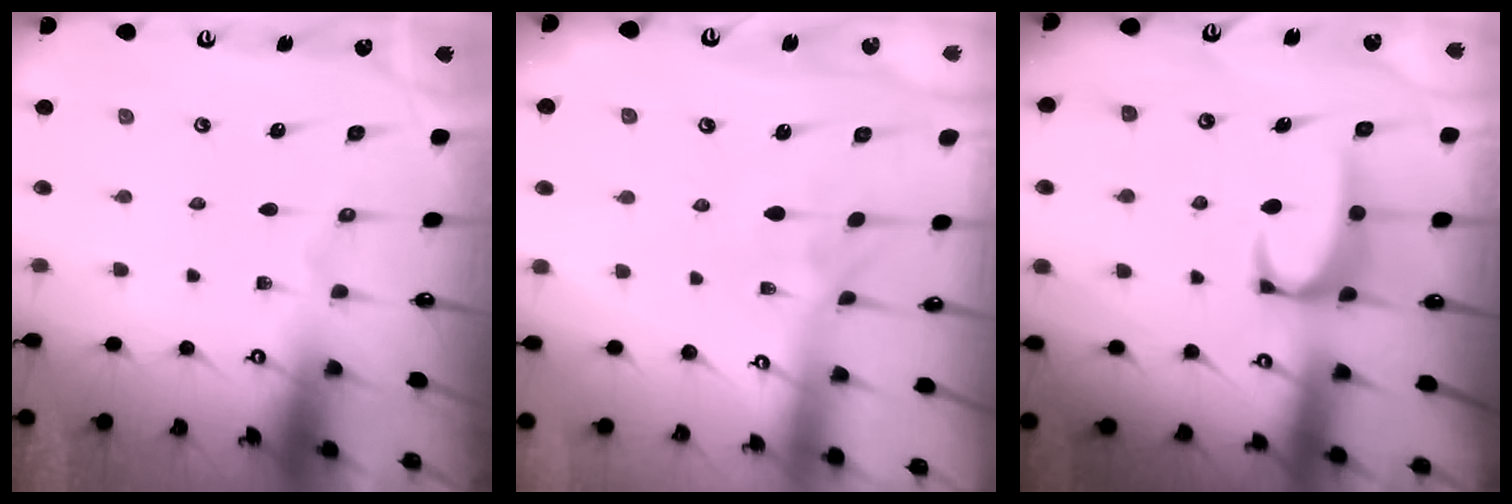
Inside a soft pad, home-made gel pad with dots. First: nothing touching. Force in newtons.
{"total": 3.3, "press": 3.2, "slide": 0.9}
{"total": 3.5, "press": 3.4, "slide": 0.5}